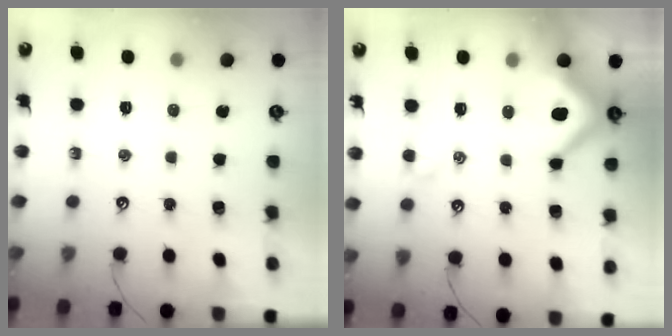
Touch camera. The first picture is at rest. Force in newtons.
{"total": 10.5, "press": 10.3, "slide": 1.7}